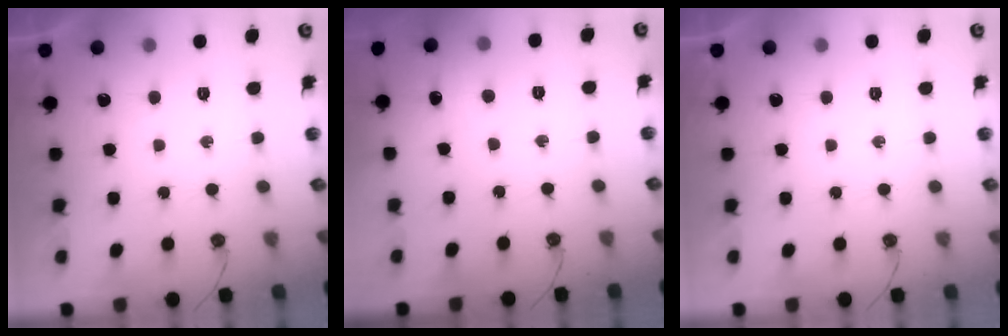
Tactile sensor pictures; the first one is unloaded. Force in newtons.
{"total": 5.4, "press": 5.4, "slide": 0.7}
{"total": 0.0}